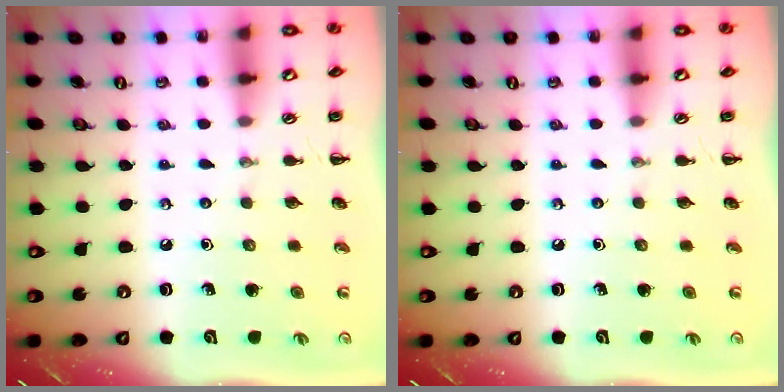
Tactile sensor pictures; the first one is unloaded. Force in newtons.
{"total": 0.0}